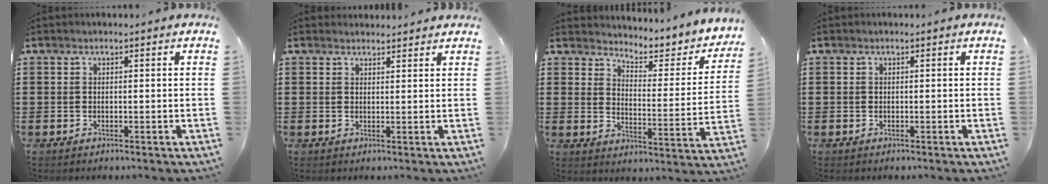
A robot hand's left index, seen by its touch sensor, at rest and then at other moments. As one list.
[{"total": 1.7, "force": [1.6, 0.2, 0.1], "torque": [-0.005, 0.001, 0.032]}, {"total": 3.8, "force": [3.6, 0.3, 1.1], "torque": [-0.039, -0.035, 0.052]}, {"total": 0.0}]